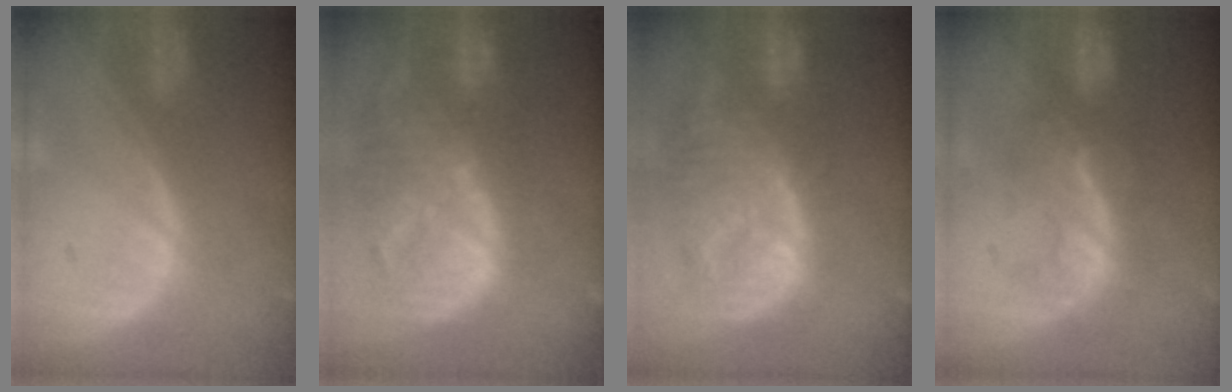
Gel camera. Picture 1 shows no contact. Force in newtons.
{"total": 12.8, "press": 11.2, "slide": 6.3}
{"total": 12.5, "press": 10.8, "slide": 6.3}
{"total": 8.1, "press": 7.4, "slide": 3.2}